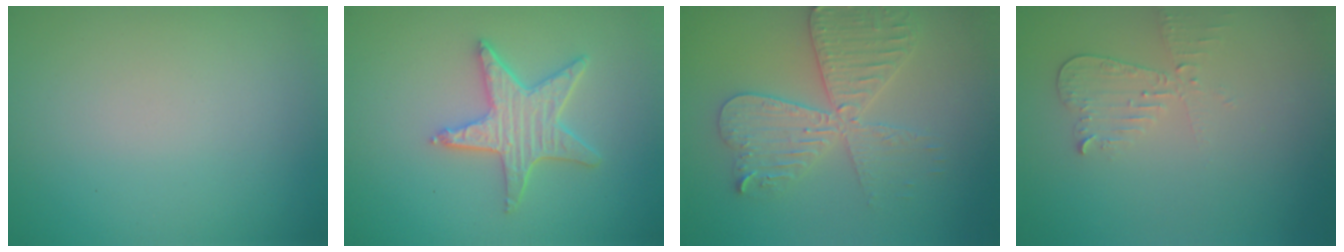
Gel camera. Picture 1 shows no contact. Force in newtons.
{"total": 4.2, "press": 3.6, "slide": 2.1}
{"total": 4.8, "press": 4.7, "slide": 0.7}
{"total": 2.1, "press": 2.1, "slide": 0.1}